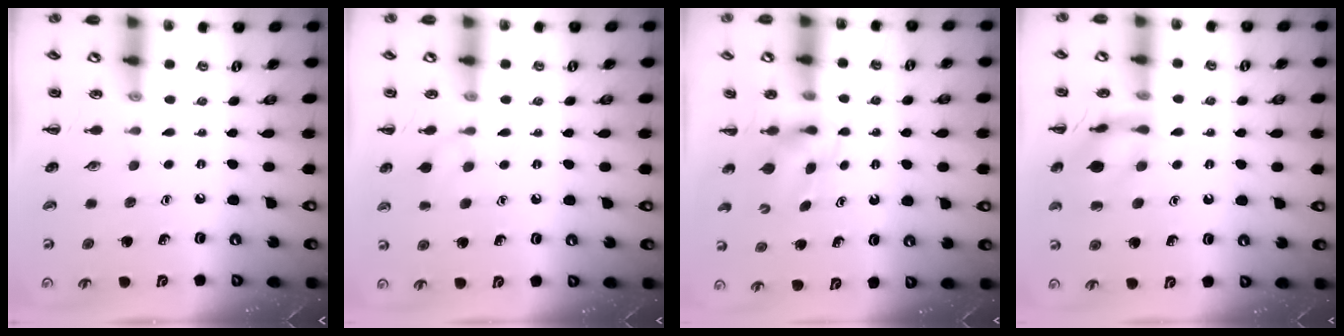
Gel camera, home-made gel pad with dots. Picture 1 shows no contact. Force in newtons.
{"total": 7.6, "press": 7.3, "slide": 2.1}
{"total": 3.1, "press": 2.9, "slide": 1.2}
{"total": 13.2, "press": 13.2, "slide": 0.7}